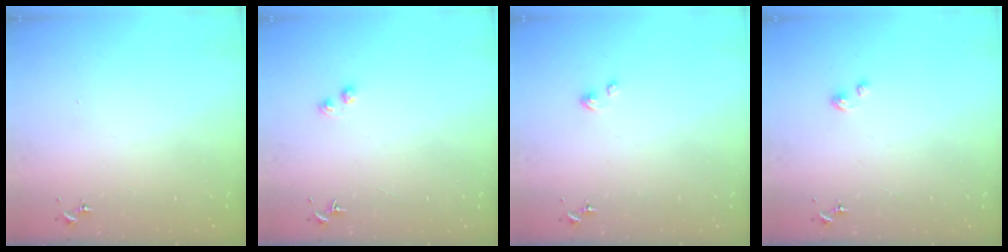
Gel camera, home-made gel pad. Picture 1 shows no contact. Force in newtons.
{"total": 2.8, "press": 2.7, "slide": 0.4}
{"total": 3.8, "press": 3.8, "slide": 0.4}
{"total": 2.7, "press": 2.7, "slide": 0.3}